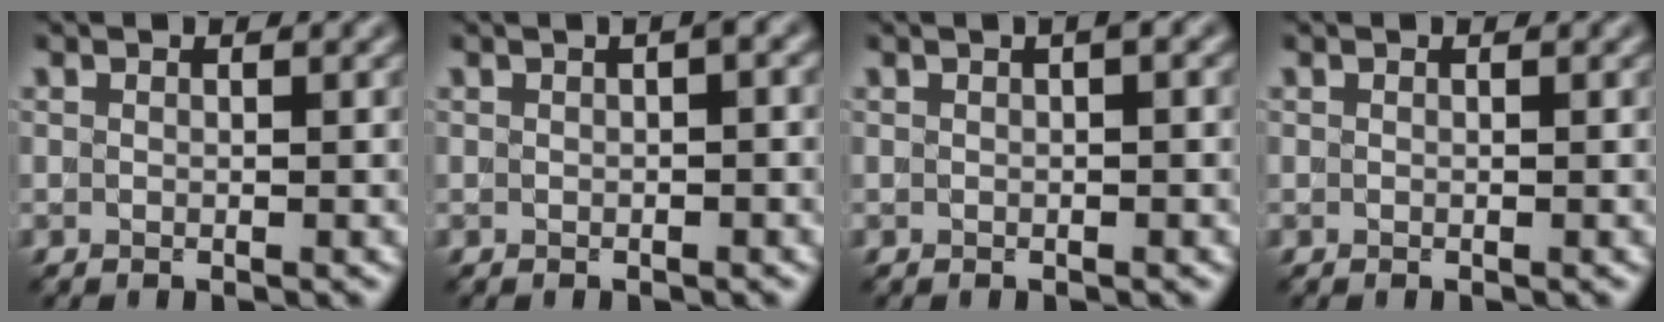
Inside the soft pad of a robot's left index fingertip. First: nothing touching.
{"total": 1.3, "force": [0.2, 0.1, 1.3], "torque": [-0.017, 0.007, 0.004]}
{"total": 0.9, "force": [0.2, 0.1, 0.9], "torque": [-0.014, 0.008, 0.004]}
{"total": 0.0}